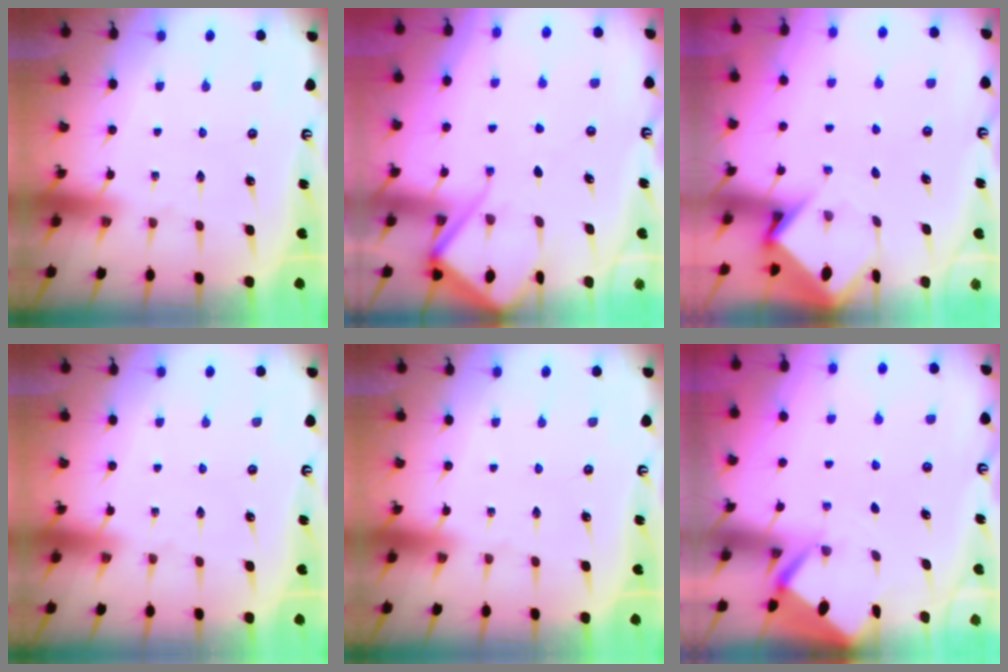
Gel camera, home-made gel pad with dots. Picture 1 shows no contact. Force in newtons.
{"total": 6.4, "press": 6.3, "slide": 0.8}
{"total": 3.9, "press": 3.9, "slide": 0.3}
{"total": 0.0}
{"total": 0.0}
{"total": 2.5, "press": 2.5, "slide": 0.3}